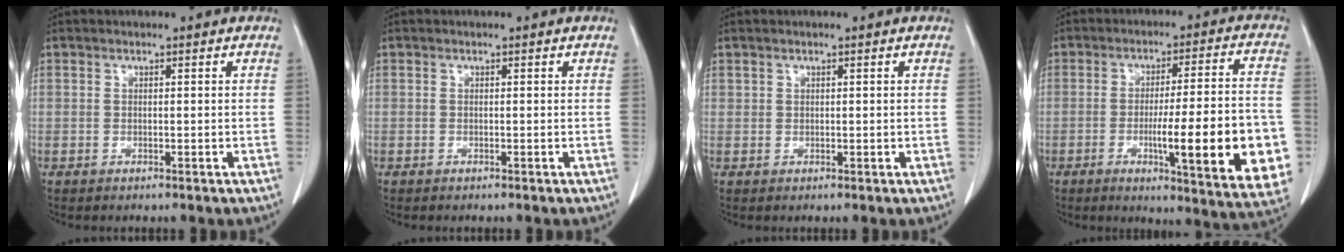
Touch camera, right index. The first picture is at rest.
{"total": 0.0}
{"total": 0.7, "force": [0.5, 0.5, 0.2], "torque": [0.005, -0.001, 0.008]}
{"total": 19.1, "force": [-4.7, 1.9, 18.5], "torque": [-0.194, -0.001, -0.056]}